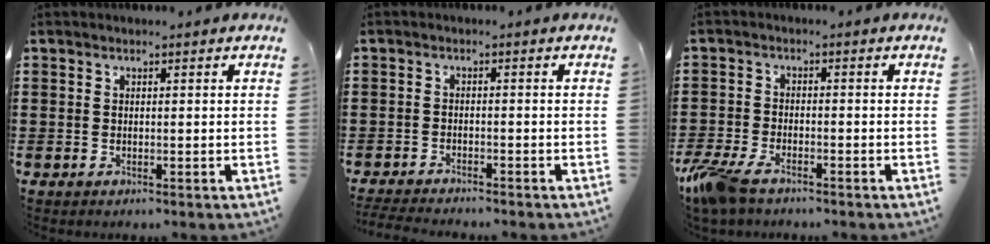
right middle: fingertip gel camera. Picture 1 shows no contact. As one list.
[{"total": 2.4, "force": [-2.4, 0.0, 0.3], "torque": [-0.014, -0.003, -0.051]}, {"total": 5.4, "force": [-4.1, 1.7, 3.0], "torque": [-0.091, -0.013, -0.087]}]